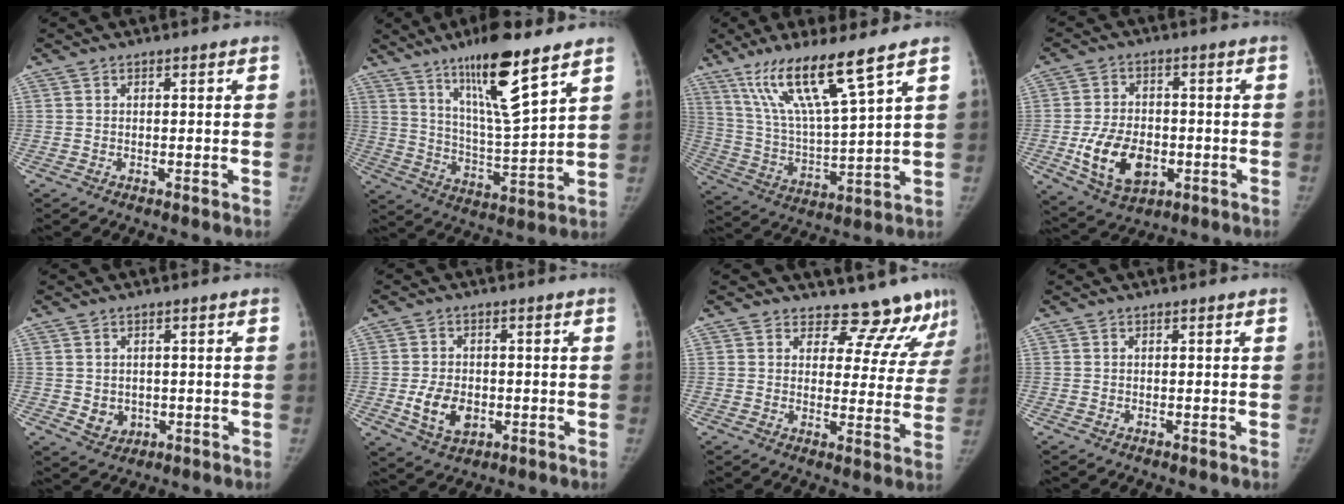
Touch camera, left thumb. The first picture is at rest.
{"total": 16.3, "force": [10.3, 2.3, 12.4], "torque": [-0.205, -0.065, 0.185]}
{"total": 15.6, "force": [10.0, 1.4, 11.8], "torque": [-0.222, -0.051, 0.200]}
{"total": 11.9, "force": [-2.9, 8.1, 8.2], "torque": [-0.125, 0.002, -0.040]}
{"total": 3.7, "force": [-0.3, 3.2, 1.7], "torque": [-0.015, -0.002, 0.008]}
{"total": 7.4, "force": [-1.5, 5.3, 5.0], "torque": [-0.075, -0.002, -0.019]}
{"total": 11.1, "force": [10.4, 3.9, 1.1], "torque": [0.035, -0.080, 0.110]}
{"total": 0.0}